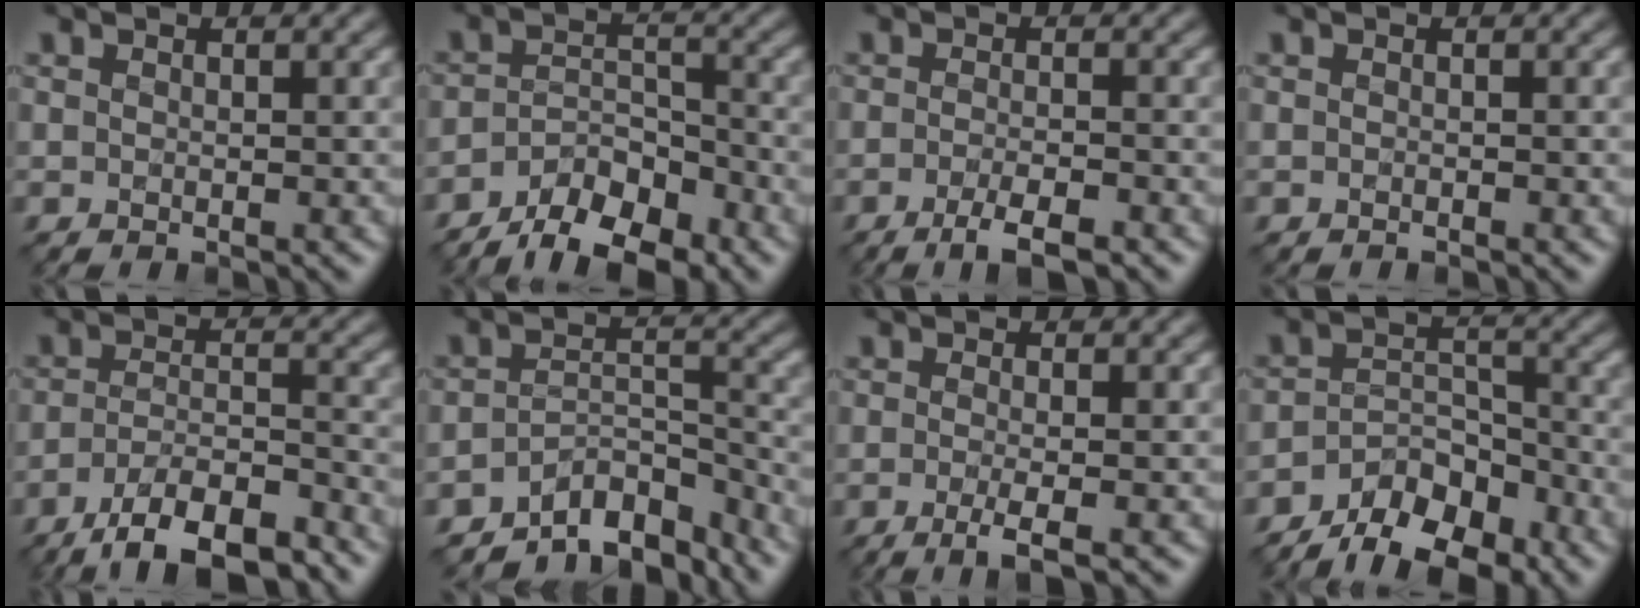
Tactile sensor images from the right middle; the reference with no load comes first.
{"total": 6.4, "force": [-5.0, 2.4, 3.3], "torque": [-0.052, 0.003, -0.089]}
{"total": 3.3, "force": [-2.0, 0.7, 2.5], "torque": [-0.044, -0.001, -0.039]}
{"total": 0.0}
{"total": 8.8, "force": [-6.6, 2.4, 5.2], "torque": [-0.087, 0.000, -0.112]}
{"total": 5.9, "force": [-5.1, 2.1, 2.2], "torque": [-0.020, 0.002, -0.082]}
{"total": 2.5, "force": [-0.9, 0.6, 2.3], "torque": [-0.041, -0.003, -0.022]}
{"total": 6.9, "force": [-5.5, 2.7, 3.2], "torque": [-0.046, 0.003, -0.101]}